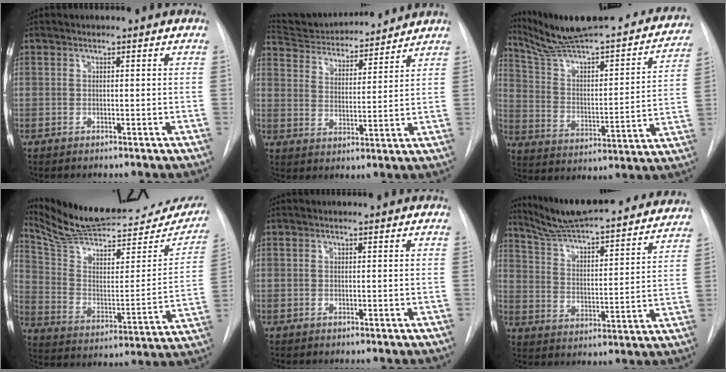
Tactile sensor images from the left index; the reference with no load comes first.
{"total": 14.7, "force": [13.9, 2.7, 3.7], "torque": [-0.059, 0.007, 0.220]}
{"total": 28.8, "force": [25.4, 4.5, 12.7], "torque": [-0.191, -0.044, 0.350]}
{"total": 27.8, "force": [24.7, 6.5, 11.0], "torque": [-0.175, -0.052, 0.339]}
{"total": 0.0}
{"total": 26.7, "force": [24.3, 3.8, 10.4], "torque": [-0.159, -0.038, 0.327]}